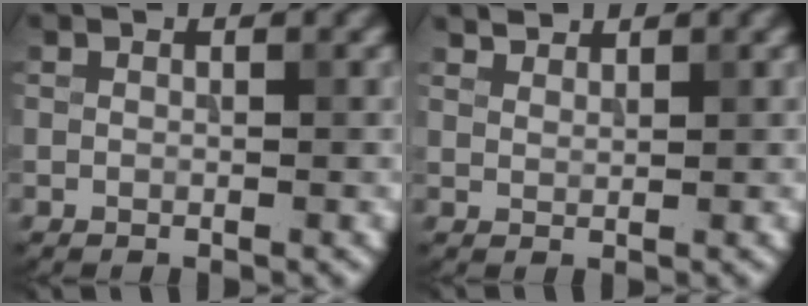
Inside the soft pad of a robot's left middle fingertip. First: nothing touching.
{"total": 1.6, "force": [1.6, 0.4, 0.2], "torque": [-0.007, 0.000, 0.035]}